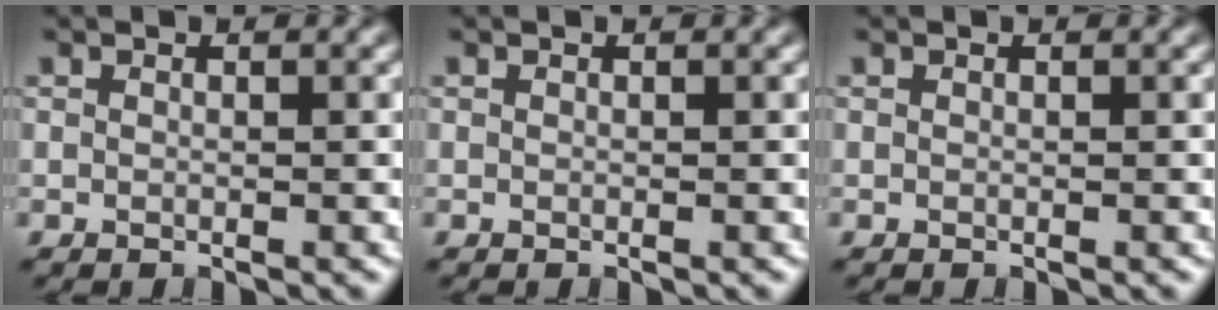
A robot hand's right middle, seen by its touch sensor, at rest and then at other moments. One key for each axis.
{"total": 0.0}
{"total": 0.0}